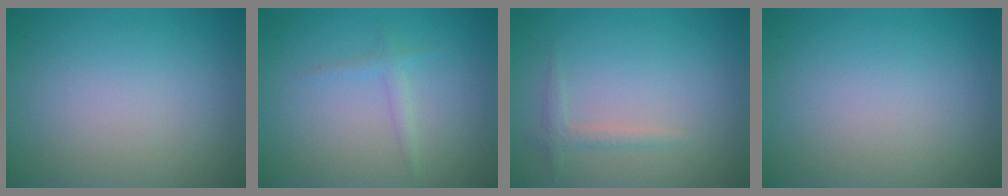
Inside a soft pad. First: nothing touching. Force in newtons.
{"total": 1.1, "press": 1.1, "slide": 0.1}
{"total": 1.2, "press": 1.2, "slide": 0.0}
{"total": 0.0}